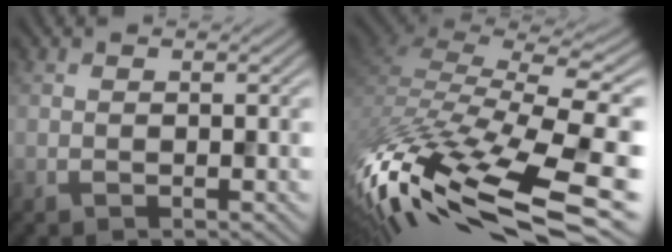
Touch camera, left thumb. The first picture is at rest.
{"total": 15.2, "force": [-9.5, 5.3, 10.6], "torque": [-0.258, -0.010, -0.140]}